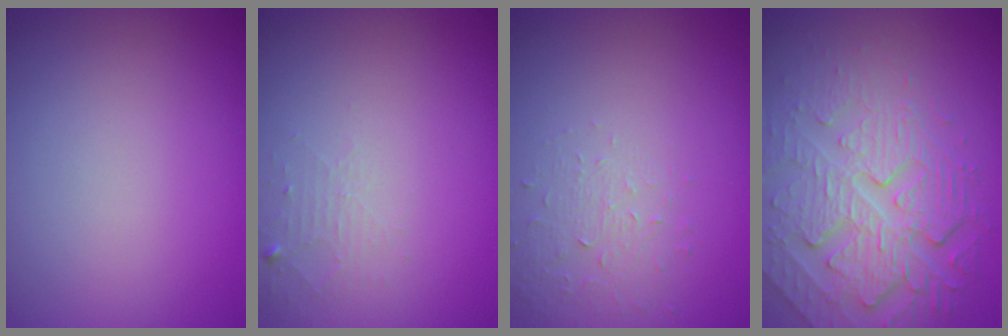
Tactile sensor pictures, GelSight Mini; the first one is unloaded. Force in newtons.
{"total": 1.3, "press": 1.3, "slide": 0.2}
{"total": 1.4, "press": 0.7, "slide": 1.2}
{"total": 4.8, "press": 4.4, "slide": 1.9}